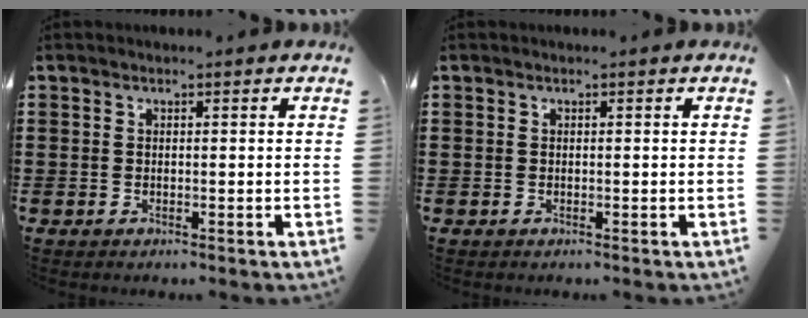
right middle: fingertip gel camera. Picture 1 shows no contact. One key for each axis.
{"total": 0.0}